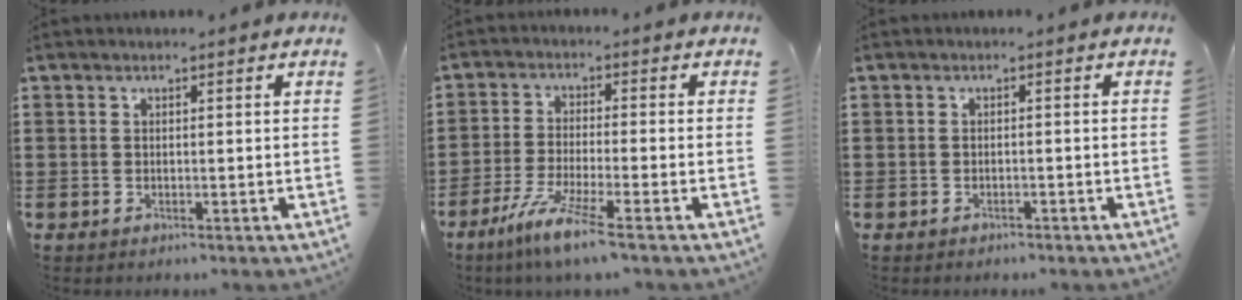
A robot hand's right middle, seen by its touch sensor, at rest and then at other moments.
{"total": 6.5, "force": [-4.8, -0.1, 4.5], "torque": [-0.098, -0.018, -0.092]}
{"total": 1.0, "force": [-0.9, 0.5, -0.1], "torque": [-0.001, 0.003, -0.022]}